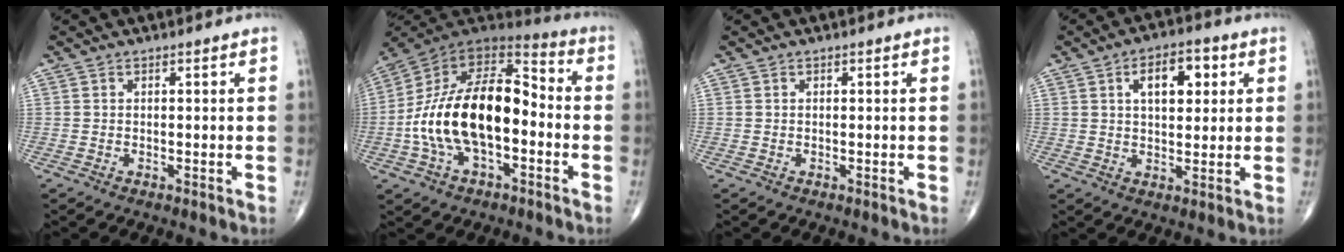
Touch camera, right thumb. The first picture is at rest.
{"total": 22.2, "force": [-3.3, 11.6, 18.7], "torque": [-0.331, 0.042, -0.062]}
{"total": 0.0}
{"total": 8.7, "force": [2.8, 4.6, 6.9], "torque": [-0.074, 0.001, 0.039]}